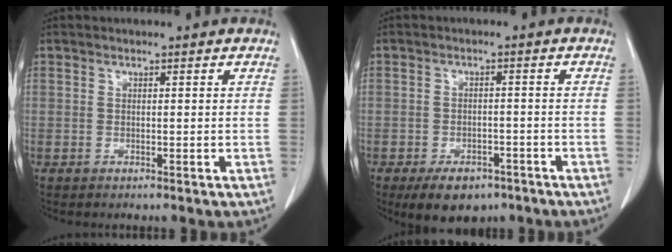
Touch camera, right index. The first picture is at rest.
{"total": 7.1, "force": [-4.9, 3.8, 3.5], "torque": [-0.053, 0.000, -0.069]}